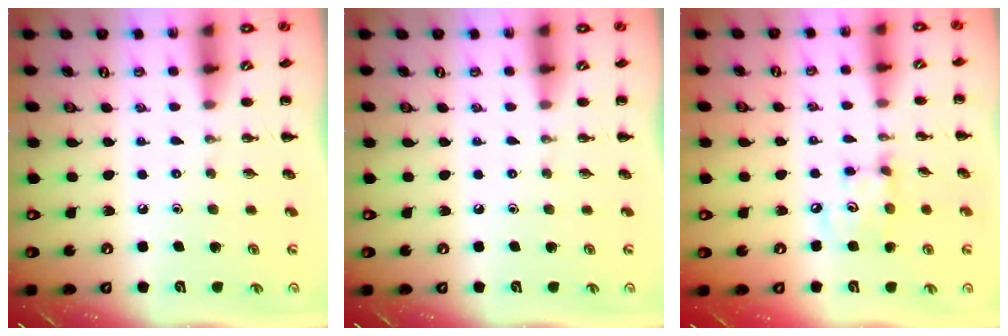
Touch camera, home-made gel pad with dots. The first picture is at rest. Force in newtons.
{"total": 0.0}
{"total": 5.4, "press": 5.4, "slide": 0.5}